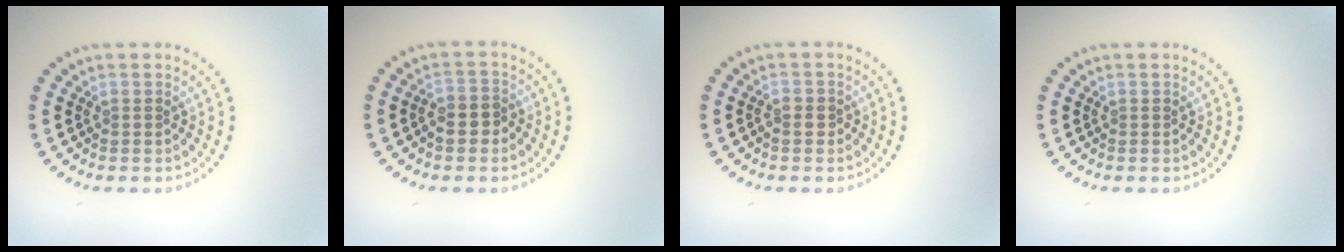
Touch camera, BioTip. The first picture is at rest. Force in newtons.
{"total": 2.3, "press": 2.1, "slide": 0.9}
{"total": 0.9, "press": 0.8, "slide": 0.4}
{"total": 0.0}